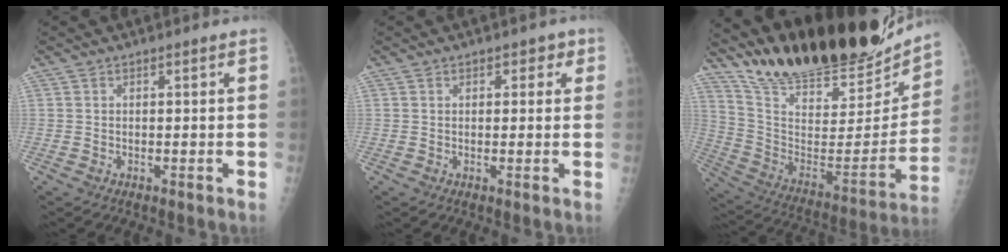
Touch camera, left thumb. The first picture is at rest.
{"total": 2.2, "force": [1.0, 1.6, 1.2], "torque": [0.008, 0.001, 0.007]}
{"total": 29.4, "force": [25.5, 7.9, 12.5], "torque": [-0.183, -0.120, 0.394]}